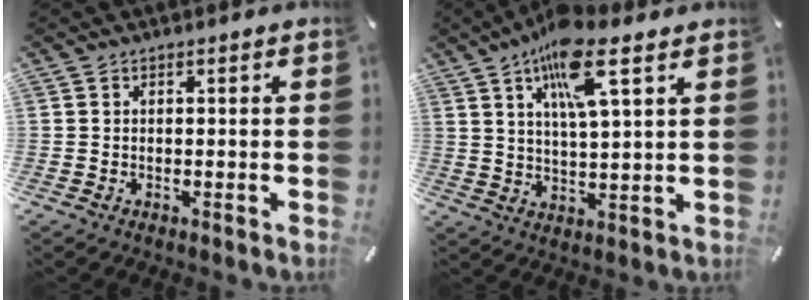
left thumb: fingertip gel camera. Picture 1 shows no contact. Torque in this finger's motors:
{"motor_torque": [0.59, 0.61, 1.66, -1.11, 0.40]}